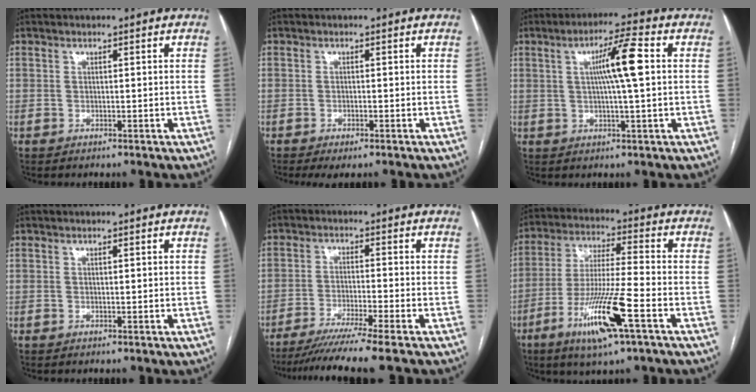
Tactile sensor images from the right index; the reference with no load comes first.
{"total": 2.6, "force": [-1.7, 0.5, 1.8], "torque": [-0.030, -0.006, -0.027]}
{"total": 7.9, "force": [1.4, -0.1, 7.8], "torque": [-0.133, 0.009, 0.020]}
{"total": 0.5, "force": [0.1, 0.1, 0.5], "torque": [-0.009, 0.000, 0.002]}
{"total": 9.5, "force": [-7.7, -2.3, 5.1], "torque": [-0.065, -0.034, -0.124]}
{"total": 13.7, "force": [-6.3, 0.5, 12.2], "torque": [-0.244, -0.022, -0.113]}